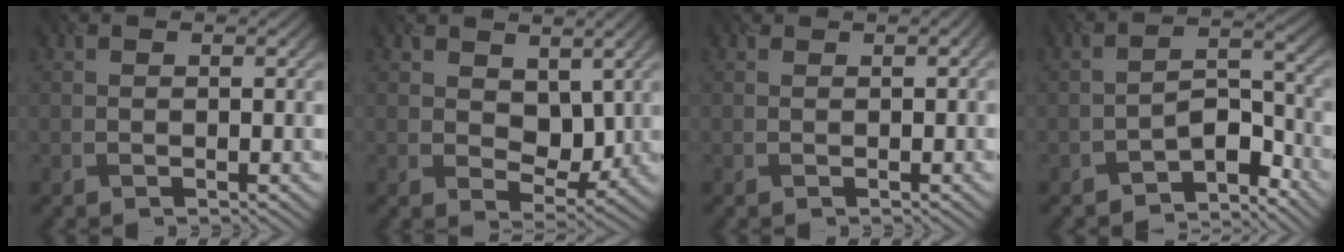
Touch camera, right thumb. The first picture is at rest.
{"total": 4.8, "force": [1.4, 3.5, 3.0], "torque": [-0.063, -0.008, 0.033]}
{"total": 1.2, "force": [0.2, 0.7, 1.0], "torque": [-0.008, 0.007, 0.002]}
{"total": 6.4, "force": [-5.5, 2.2, 2.3], "torque": [-0.022, 0.010, -0.098]}